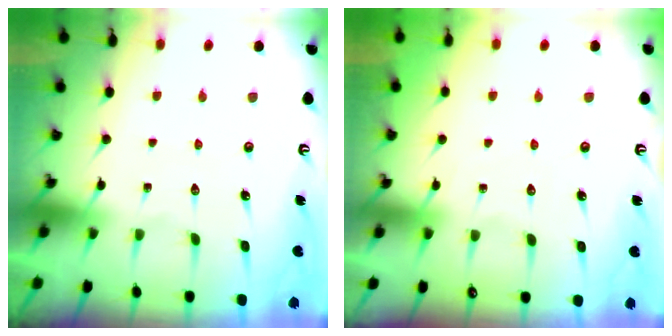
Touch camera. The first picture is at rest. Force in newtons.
{"total": 4.2, "press": 4.2, "slide": 0.7}